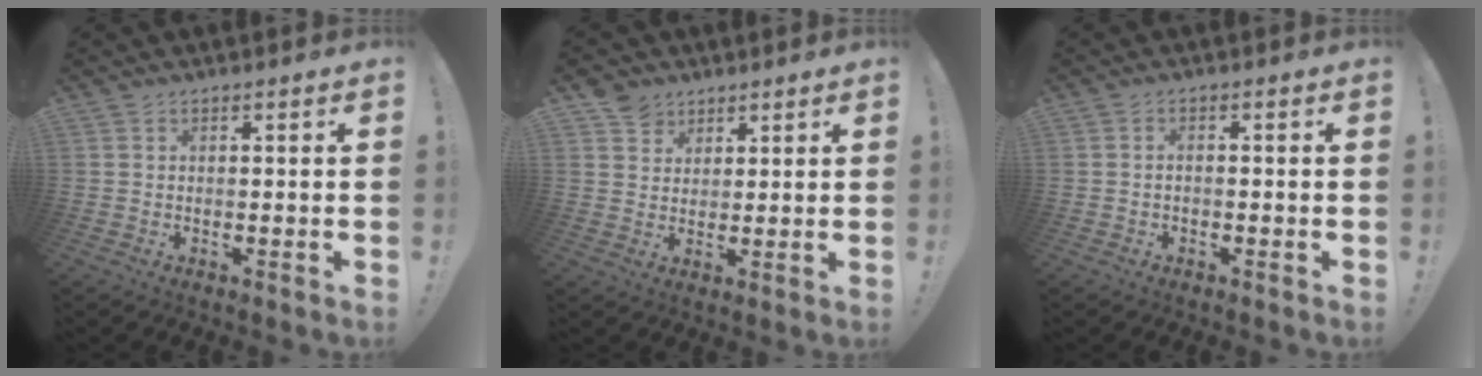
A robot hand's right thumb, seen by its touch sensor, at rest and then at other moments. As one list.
[{"total": 5.7, "force": [3.8, 4.2, 0.6], "torque": [-0.006, -0.024, 0.074]}, {"total": 1.1, "force": [-0.8, 0.5, 0.6], "torque": [-0.015, 0.006, -0.013]}]